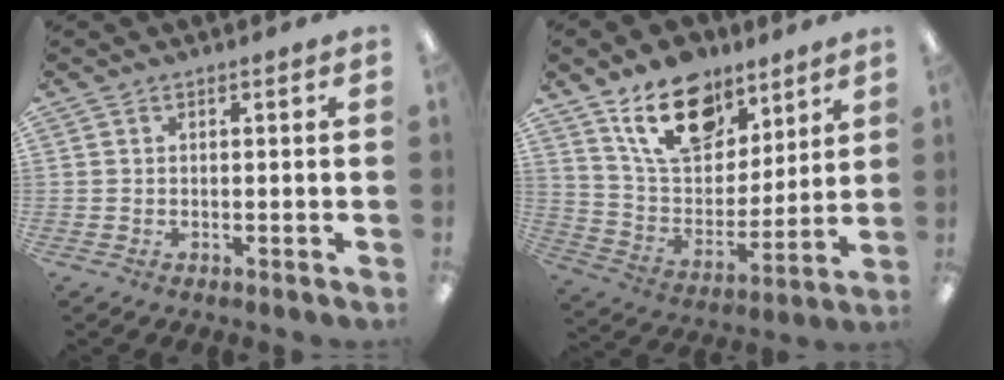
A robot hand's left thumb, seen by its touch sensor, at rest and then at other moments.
{"total": 18.3, "force": [11.9, 10.5, 9.2], "torque": [-0.153, -0.057, 0.214]}